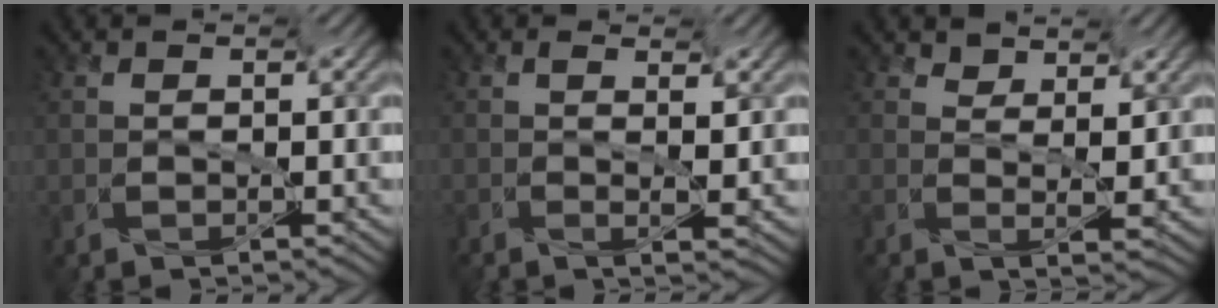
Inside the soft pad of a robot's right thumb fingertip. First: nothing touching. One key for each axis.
{"total": 1.2, "fx": 0.2, "fy": 0.0, "fz": 1.2, "tx": -0.023, "ty": -0.007, "tz": -0.001}
{"total": 1.9, "fx": 1.9, "fy": -0.1, "fz": 0.4, "tx": -0.010, "ty": -0.007, "tz": 0.023}